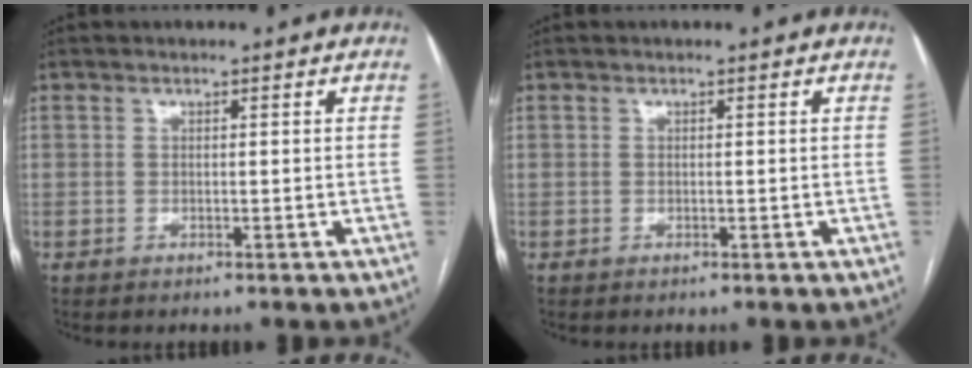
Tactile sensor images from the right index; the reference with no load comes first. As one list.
[{"total": 0.0}]